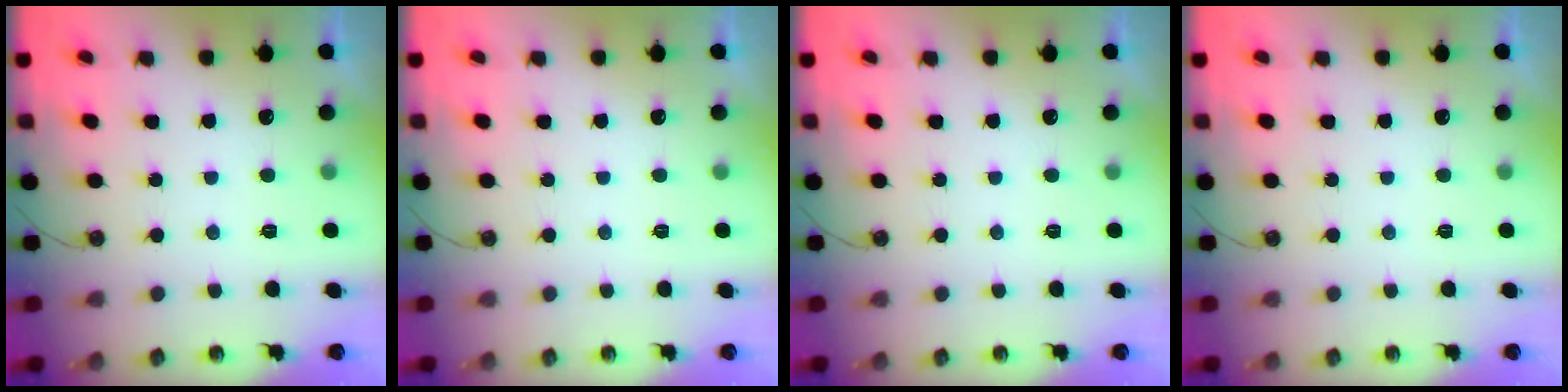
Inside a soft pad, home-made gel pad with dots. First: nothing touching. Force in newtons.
{"total": 0.0}
{"total": 0.0}
{"total": 0.0}